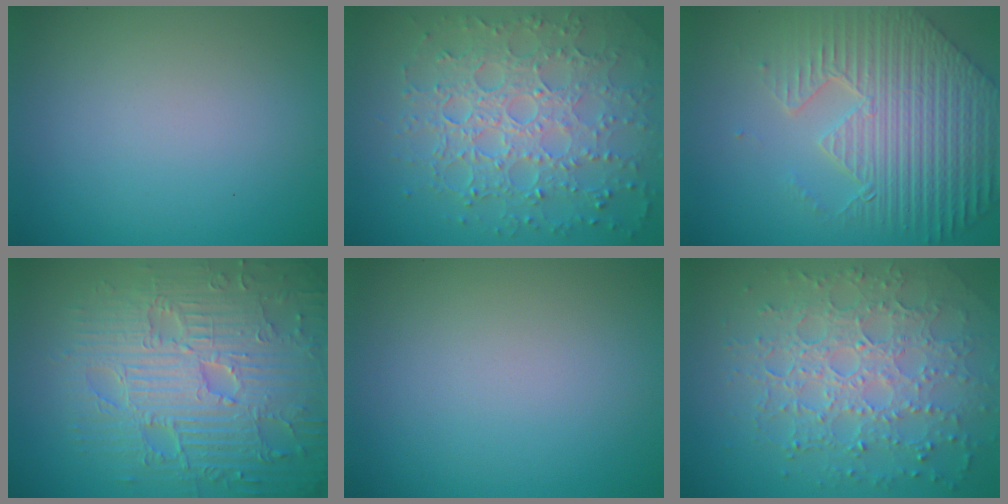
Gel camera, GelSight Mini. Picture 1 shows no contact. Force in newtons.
{"total": 7.7, "press": 5.5, "slide": 5.4}
{"total": 8.9, "press": 6.3, "slide": 6.2}
{"total": 9.4, "press": 6.8, "slide": 6.4}
{"total": 0.0}
{"total": 7.3, "press": 5.3, "slide": 5.1}